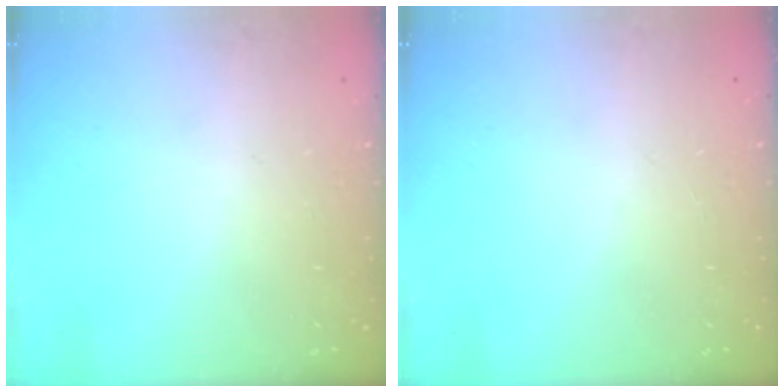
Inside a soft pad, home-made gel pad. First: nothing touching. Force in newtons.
{"total": 0.0}